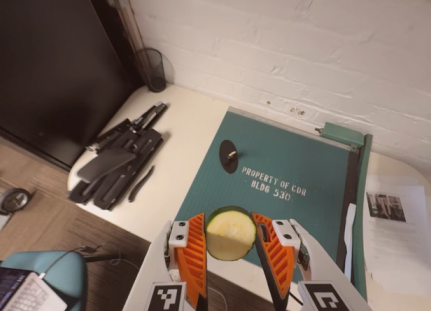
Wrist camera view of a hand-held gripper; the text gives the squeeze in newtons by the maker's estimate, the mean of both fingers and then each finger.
{"total": 9.4, "left": 9.6, "right": 9.2}